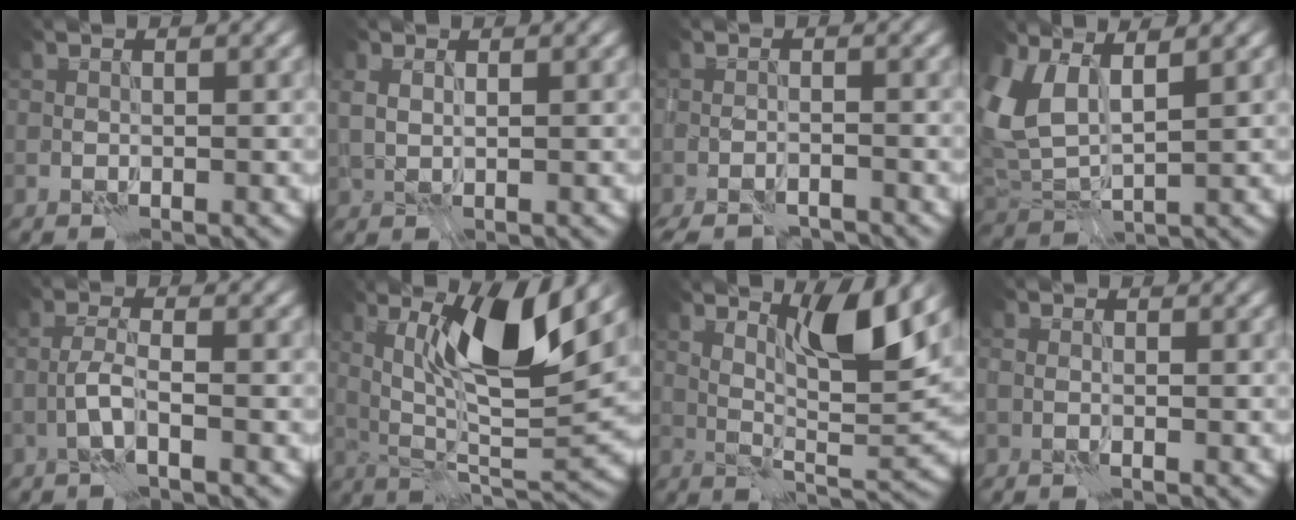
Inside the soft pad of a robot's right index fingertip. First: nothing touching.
{"total": 1.2, "force": [1.2, 0.2, 0.1], "torque": [-0.007, -0.002, 0.029]}
{"total": 3.8, "force": [-3.5, 0.7, 1.4], "torque": [-0.022, -0.003, -0.052]}
{"total": 5.5, "force": [3.2, 2.5, 3.6], "torque": [-0.097, -0.006, 0.063]}
{"total": 1.3, "force": [-0.5, -0.5, 1.2], "torque": [-0.028, 0.006, -0.013]}
{"total": 9.3, "force": [4.1, 1.4, 8.3], "torque": [-0.139, -0.012, 0.080]}
{"total": 5.9, "force": [3.7, 0.5, 4.5], "torque": [-0.079, -0.009, 0.069]}
{"total": 0.7, "force": [0.3, -0.5, -0.4], "torque": [0.004, -0.001, 0.007]}